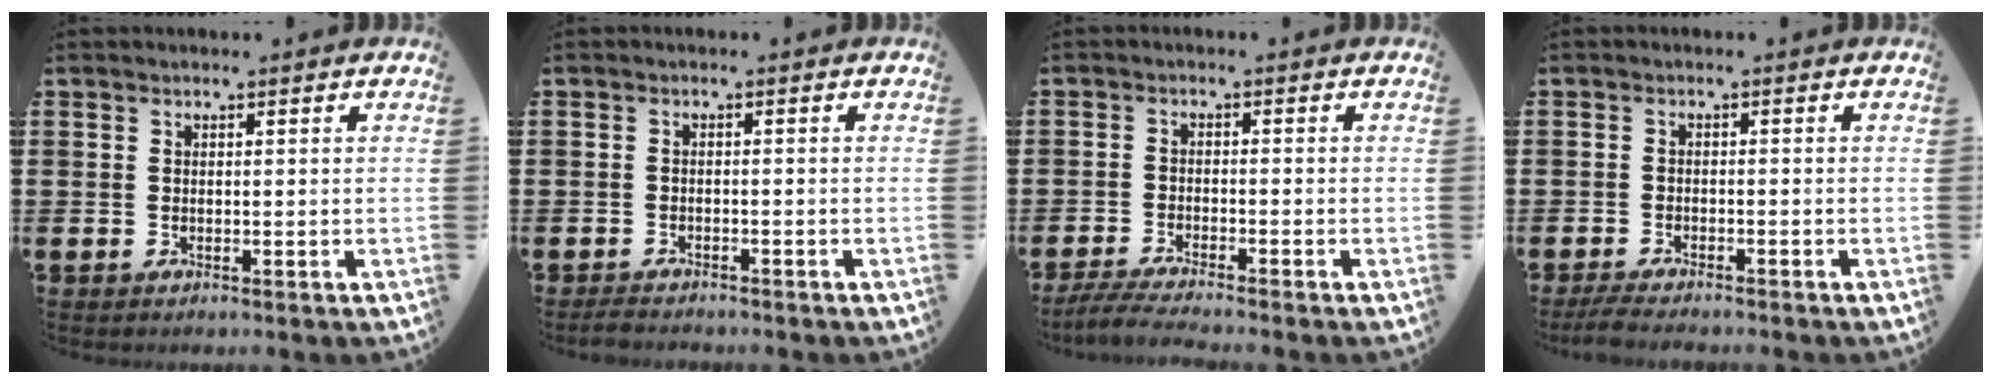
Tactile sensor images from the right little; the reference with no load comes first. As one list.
[{"total": 1.3, "force": [-1.3, 0.2, 0.3], "torque": [-0.008, 0.004, -0.028]}, {"total": 2.7, "force": [-2.3, -0.1, 1.3], "torque": [-0.019, 0.000, -0.043]}, {"total": 1.9, "force": [-1.7, 0.1, 0.7], "torque": [-0.012, 0.005, -0.033]}]